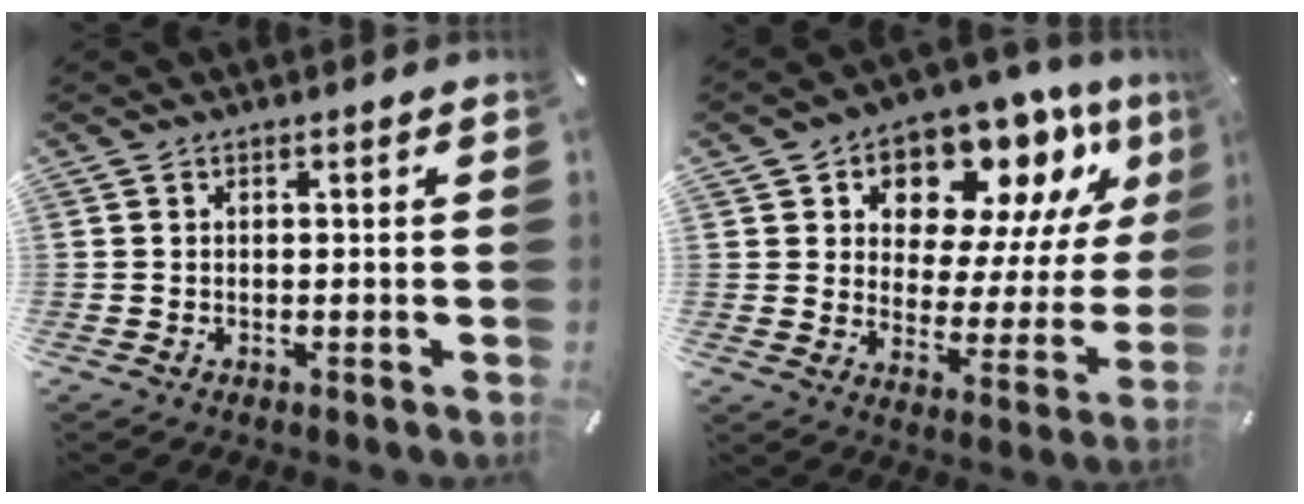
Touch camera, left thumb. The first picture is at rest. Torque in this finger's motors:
{"motor_torque": [2.61, 2.40, 2.10, -0.68, 0.31]}